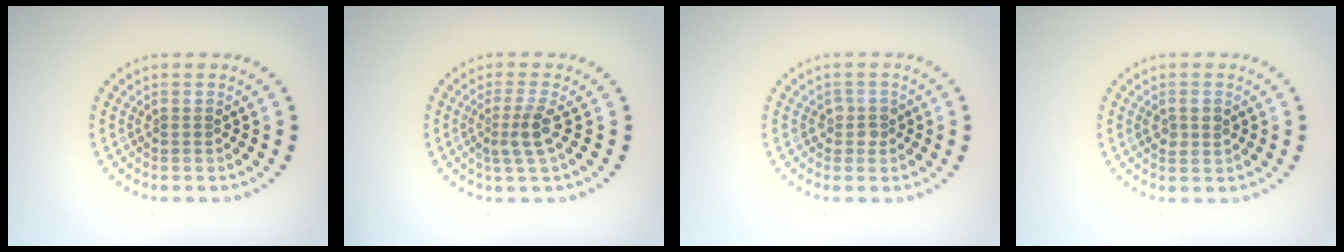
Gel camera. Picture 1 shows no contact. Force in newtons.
{"total": 2.4, "press": 1.8, "slide": 1.6}
{"total": 1.4, "press": 1.2, "slide": 0.7}
{"total": 1.5, "press": 1.5, "slide": 0.1}